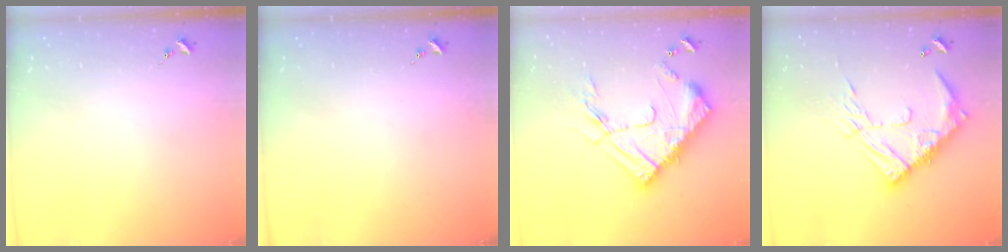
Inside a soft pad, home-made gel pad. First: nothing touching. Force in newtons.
{"total": 0.0}
{"total": 21.5, "press": 21.4, "slide": 1.6}
{"total": 19.1, "press": 19.0, "slide": 1.8}